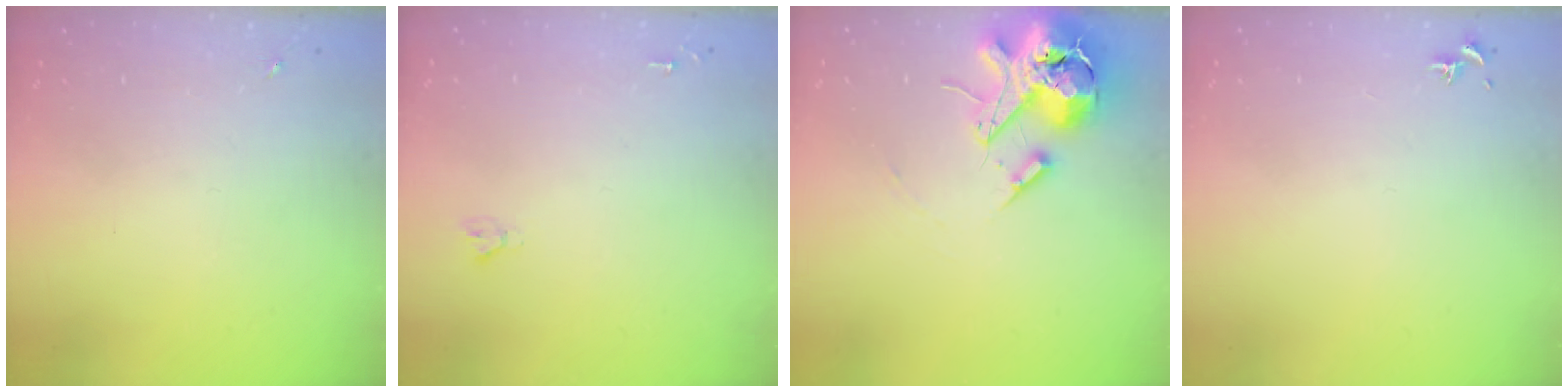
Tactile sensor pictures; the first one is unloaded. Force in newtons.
{"total": 1.9, "press": 1.9, "slide": 0.2}
{"total": 16.2, "press": 16.0, "slide": 2.7}
{"total": 0.8, "press": 0.7, "slide": 0.3}